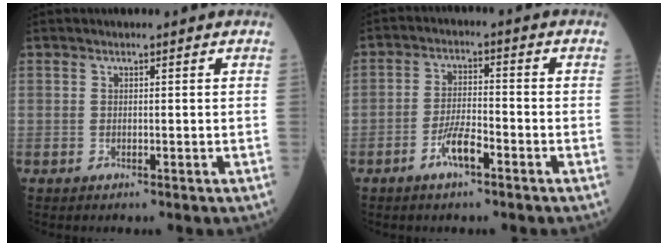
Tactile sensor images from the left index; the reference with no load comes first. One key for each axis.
{"total": 4.8, "fx": -3.0, "fy": 0.9, "fz": 3.7, "tx": -0.074, "ty": -0.001, "tz": -0.059}